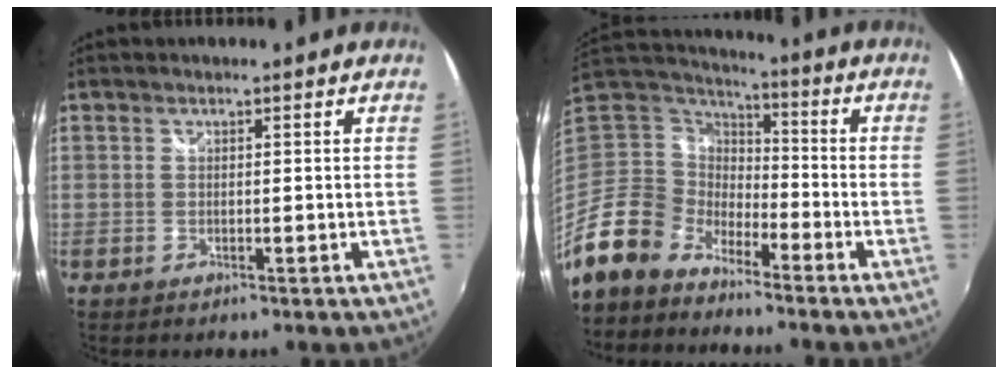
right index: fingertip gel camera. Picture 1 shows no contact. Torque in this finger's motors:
{"motor_torque": [-0.55, -0.60, -0.53, -0.21]}